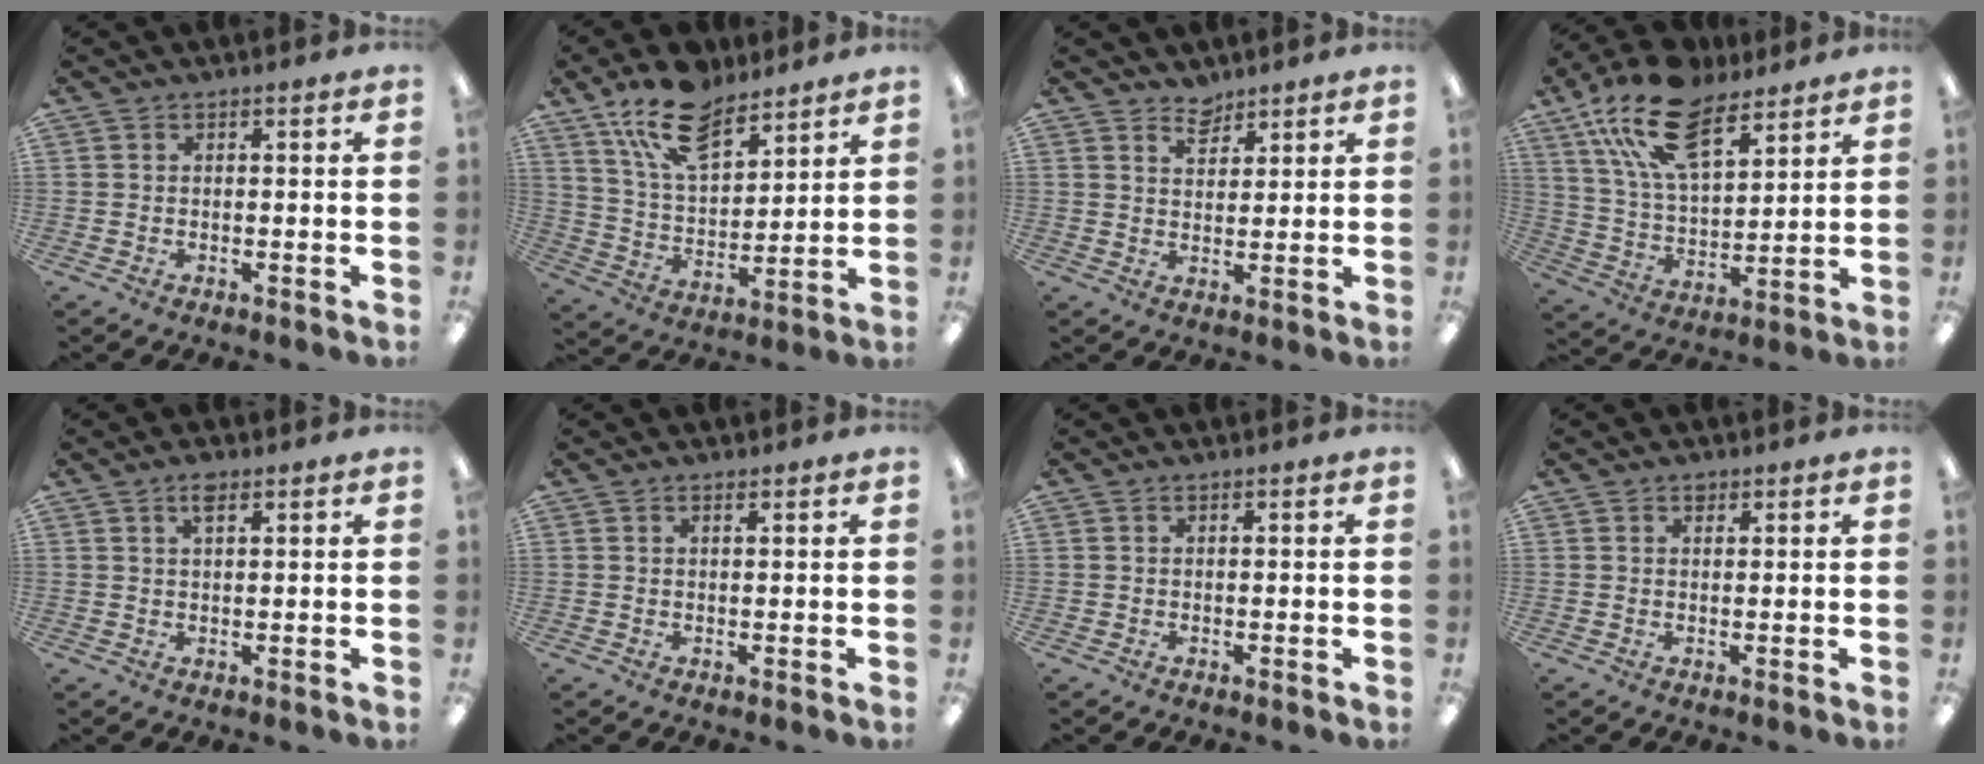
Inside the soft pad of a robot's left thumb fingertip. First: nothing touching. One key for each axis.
{"total": 15.7, "fx": 11.2, "fy": 7.5, "fz": 8.2, "tx": -0.160, "ty": -0.047, "tz": 0.205}
{"total": 4.1, "fx": 3.6, "fy": 1.8, "fz": 0.6, "tx": -0.003, "ty": -0.022, "tz": 0.066}
{"total": 19.3, "fx": 12.3, "fy": 9.3, "fz": 11.6, "tx": -0.217, "ty": -0.049, "tz": 0.223}
{"total": 3.1, "fx": 1.9, "fy": 1.2, "fz": 2.1, "tx": -0.040, "ty": 0.001, "tz": 0.032}
{"total": 0.7, "fx": 0.6, "fy": 0.2, "fz": 0.3, "tx": 0.000, "ty": -0.003, "tz": 0.009}
{"total": 0.0}
{"total": 1.2, "fx": 0.9, "fy": 0.7, "fz": 0.4, "tx": -0.002, "ty": -0.003, "tz": 0.015}